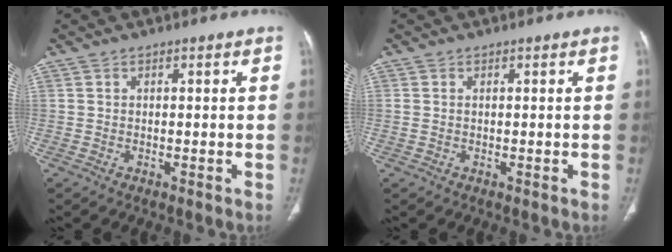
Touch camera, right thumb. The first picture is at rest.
{"total": 0.6, "force": [0.2, 0.3, 0.5], "torque": [-0.017, 0.010, 0.009]}